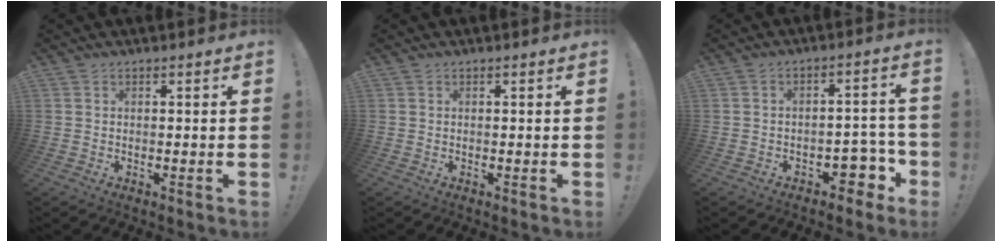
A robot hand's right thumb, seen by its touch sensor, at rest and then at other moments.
{"total": 0.0}
{"total": 7.5, "force": [-3.6, 5.1, 4.2], "torque": [-0.035, 0.019, -0.056]}